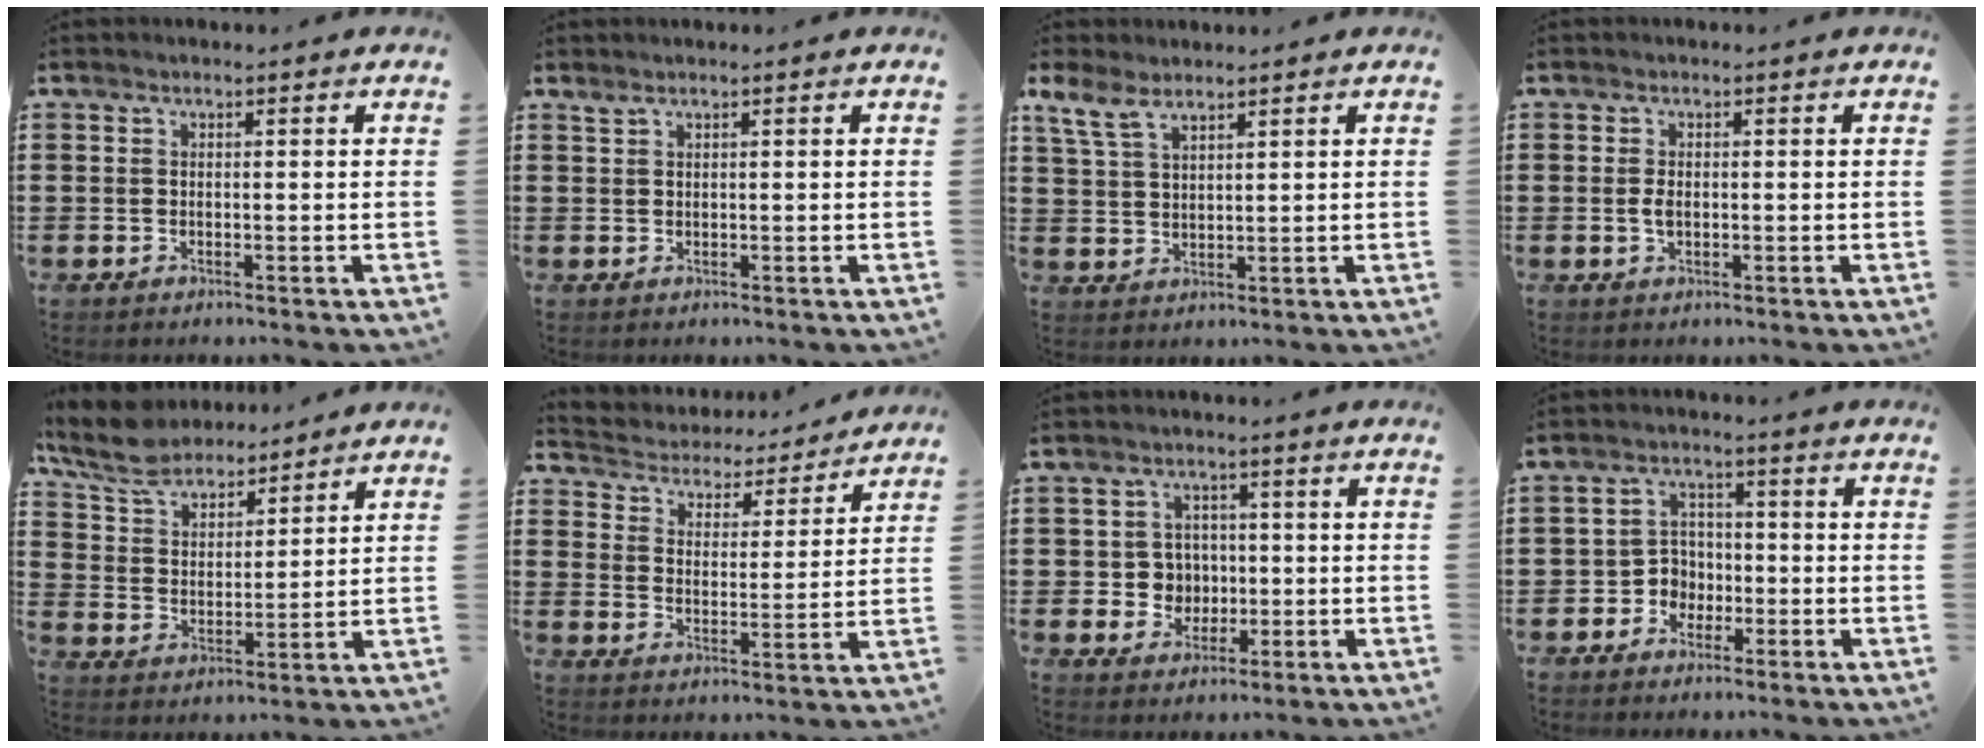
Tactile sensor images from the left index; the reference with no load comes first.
{"total": 0.6, "force": [0.4, 0.1, 0.3], "torque": [-0.008, 0.000, 0.009]}
{"total": 5.2, "force": [3.6, 2.1, 3.1], "torque": [-0.072, -0.001, 0.068]}
{"total": 1.9, "force": [-0.2, 0.9, 1.7], "torque": [-0.040, 0.000, -0.007]}
{"total": 8.0, "force": [7.1, 2.5, 2.8], "torque": [-0.086, -0.024, 0.127]}
{"total": 3.9, "force": [3.9, 0.3, -0.1], "torque": [-0.024, -0.034, 0.060]}
{"total": 4.4, "force": [-0.2, 4.2, 1.3], "torque": [-0.035, 0.008, -0.008]}
{"total": 3.9, "force": [-2.0, 3.2, 1.1], "torque": [-0.032, 0.008, -0.043]}